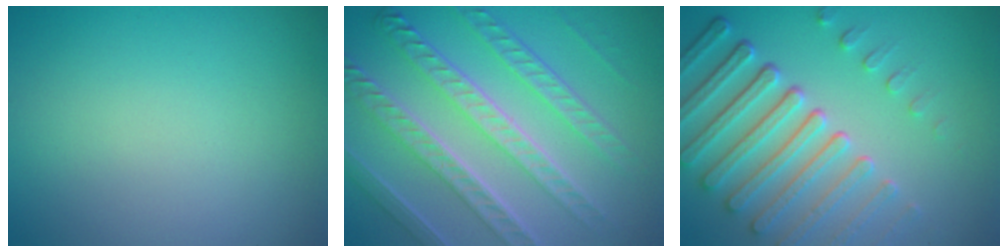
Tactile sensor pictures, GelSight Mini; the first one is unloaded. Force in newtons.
{"total": 8.3, "press": 6.2, "slide": 5.5}
{"total": 7.2, "press": 5.6, "slide": 4.6}